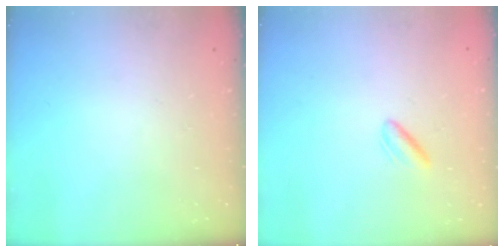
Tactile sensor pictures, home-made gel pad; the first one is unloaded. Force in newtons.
{"total": 2.9, "press": 2.6, "slide": 1.3}